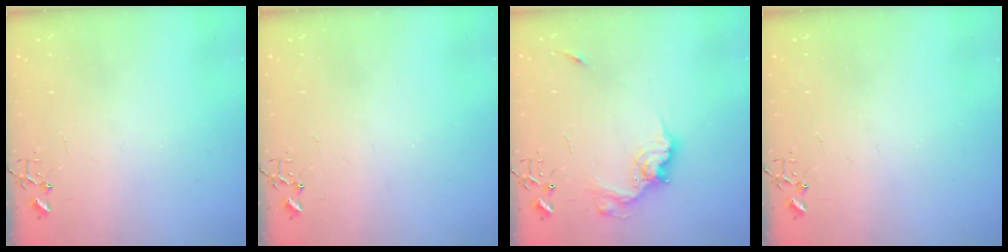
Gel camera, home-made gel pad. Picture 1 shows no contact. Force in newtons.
{"total": 0.0}
{"total": 13.6, "press": 13.6, "slide": 1.0}
{"total": 0.0}